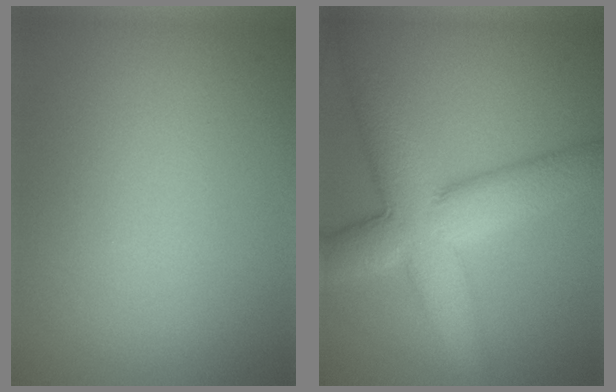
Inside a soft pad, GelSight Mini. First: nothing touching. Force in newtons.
{"total": 9.2, "press": 9.2, "slide": 0.5}